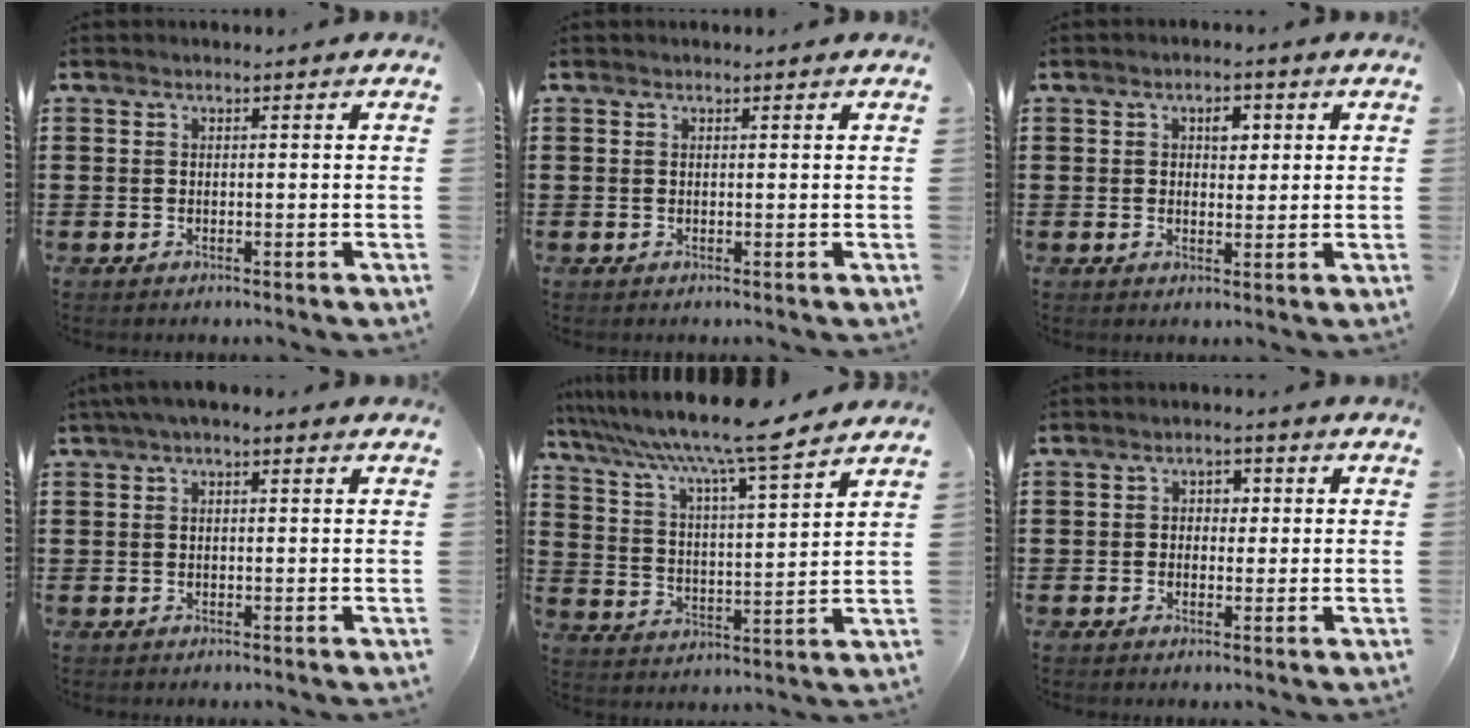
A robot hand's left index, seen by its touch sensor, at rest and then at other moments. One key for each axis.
{"total": 0.0}
{"total": 3.0, "fx": 0.9, "fy": 1.8, "fz": 2.2, "tx": -0.024, "ty": 0.003, "tz": 0.008}
{"total": 1.5, "fx": 0.2, "fy": 0.4, "fz": 1.4, "tx": -0.027, "ty": 0.003, "tz": 0.003}
{"total": 8.7, "fx": 7.5, "fy": -0.2, "fz": 4.4, "tx": -0.115, "ty": -0.050, "tz": 0.121}
{"total": 2.0, "fx": -0.2, "fy": 1.6, "fz": 1.2, "tx": -0.020, "ty": 0.009, "tz": -0.011}